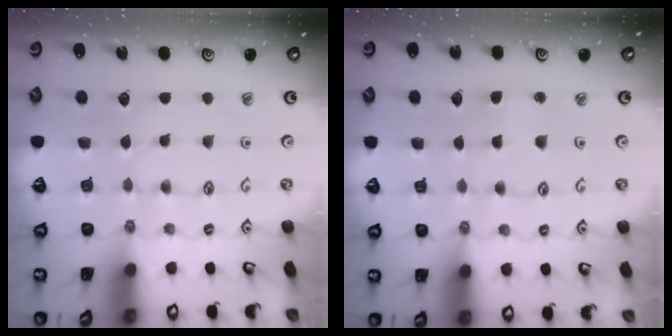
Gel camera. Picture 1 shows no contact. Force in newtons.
{"total": 2.5, "press": 2.5, "slide": 0.3}